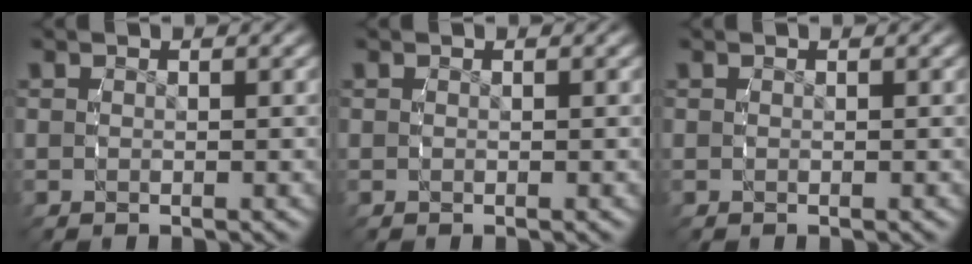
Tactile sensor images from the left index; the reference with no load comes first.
{"total": 0.0}
{"total": 0.0}